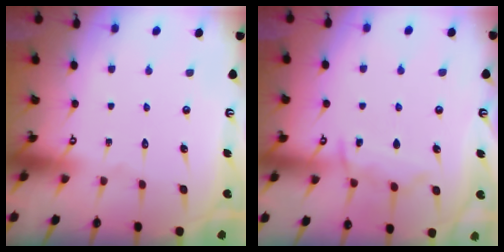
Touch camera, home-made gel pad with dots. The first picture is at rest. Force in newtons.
{"total": 9.0, "press": 9.0, "slide": 1.1}